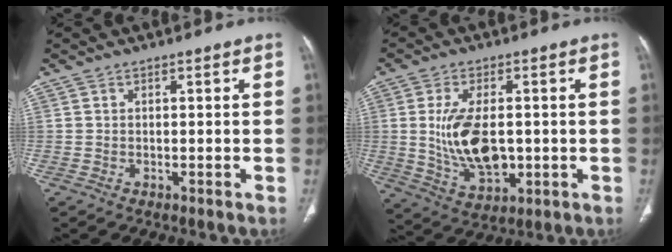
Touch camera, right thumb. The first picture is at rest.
{"total": 11.9, "force": [-0.1, 6.5, 9.9], "torque": [-0.181, -0.008, 0.013]}